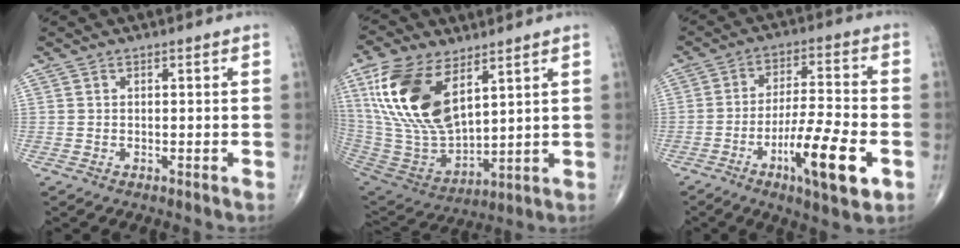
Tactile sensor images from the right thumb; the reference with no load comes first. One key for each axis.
{"total": 20.7, "fx": 8.9, "fy": 10.5, "fz": 15.4, "tx": -0.301, "ty": -0.038, "tz": 0.182}
{"total": 14.2, "fx": -5.5, "fy": 3.1, "fz": 12.7, "tx": -0.215, "ty": 0.017, "tz": -0.089}